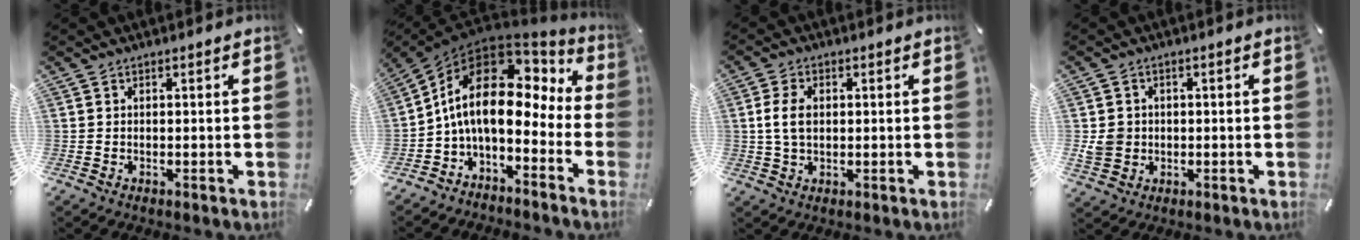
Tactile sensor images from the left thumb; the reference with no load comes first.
{"total": 15.0, "force": [1.9, 8.3, 12.3], "torque": [-0.238, -0.018, 0.031]}
{"total": 5.8, "force": [0.6, 3.9, 4.2], "torque": [-0.105, 0.003, 0.005]}
{"total": 5.2, "force": [-0.3, 4.9, 1.8], "torque": [-0.044, 0.004, -0.006]}